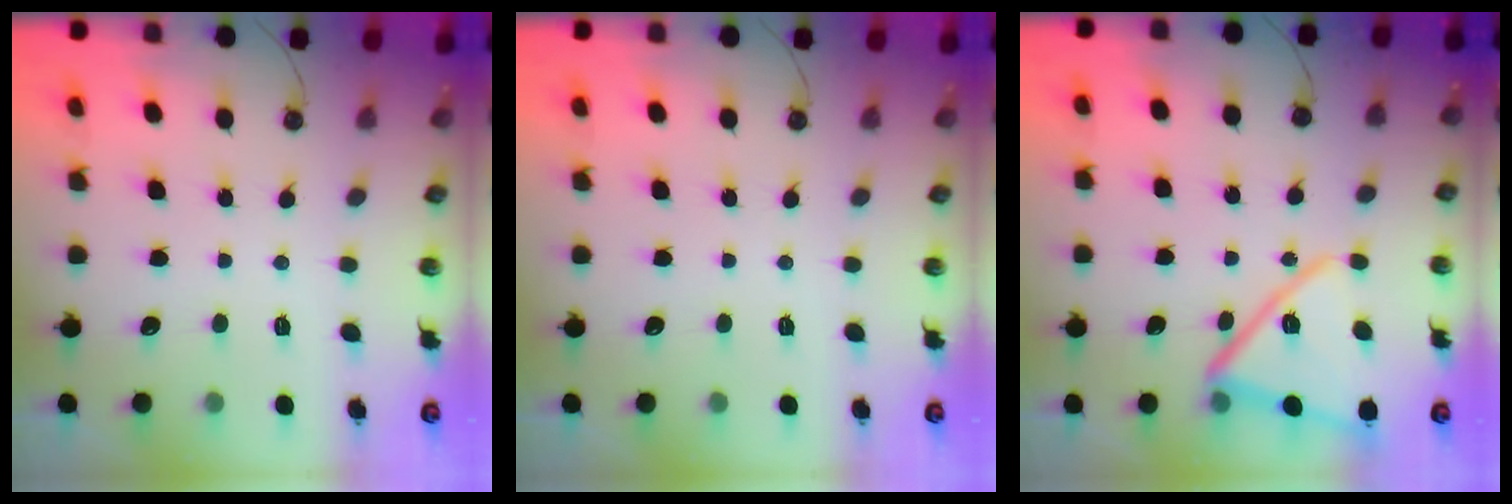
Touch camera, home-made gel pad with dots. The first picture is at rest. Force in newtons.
{"total": 0.0}
{"total": 17.7, "press": 17.7, "slide": 0.9}